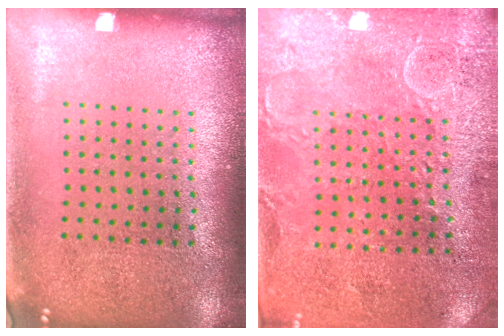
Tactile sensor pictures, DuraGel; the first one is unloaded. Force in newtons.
{"total": 2.8, "press": 2.7, "slide": 0.8}